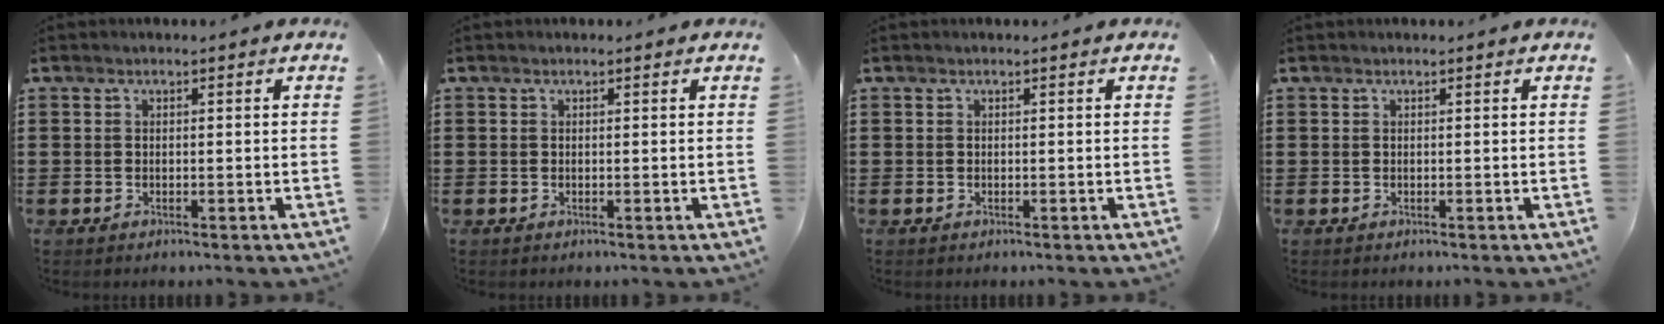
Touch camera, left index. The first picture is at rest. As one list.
[{"total": 0.0}, {"total": 0.0}, {"total": 0.0}]